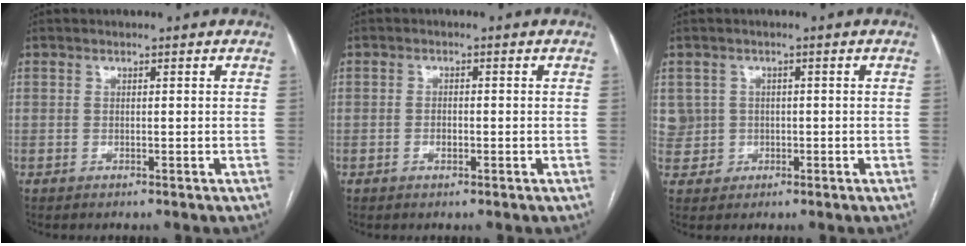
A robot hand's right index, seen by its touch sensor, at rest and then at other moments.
{"total": 1.5, "force": [-0.7, 0.7, 1.1], "torque": [-0.022, 0.003, -0.011]}
{"total": 3.6, "force": [0.0, 3.5, -0.4], "torque": [0.020, 0.011, 0.007]}